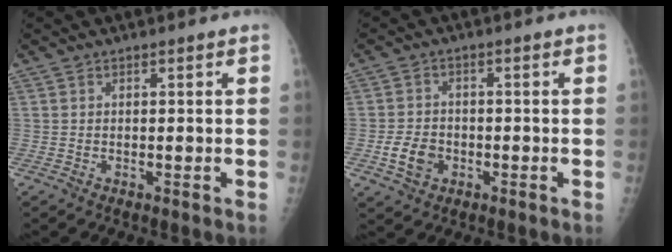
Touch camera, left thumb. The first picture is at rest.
{"total": 4.8, "force": [-1.6, 3.8, 2.6], "torque": [-0.038, 0.009, -0.027]}